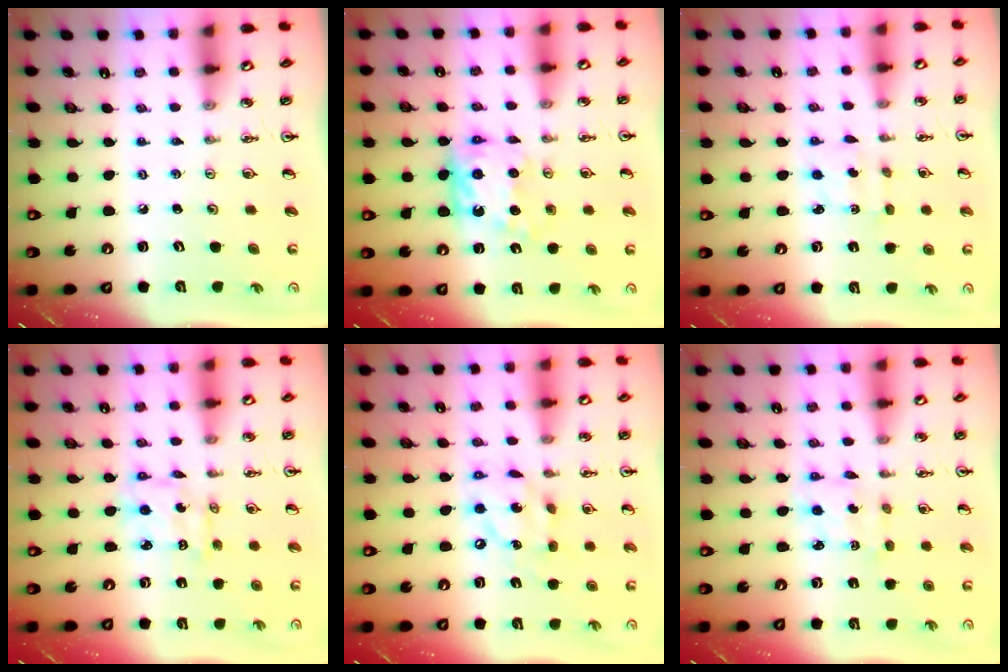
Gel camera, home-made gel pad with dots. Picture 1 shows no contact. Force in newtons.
{"total": 10.3, "press": 10.3, "slide": 0.4}
{"total": 2.8, "press": 2.8, "slide": 0.5}
{"total": 4.4, "press": 4.4, "slide": 0.2}
{"total": 12.1, "press": 12.0, "slide": 0.8}
{"total": 2.1, "press": 2.0, "slide": 0.4}